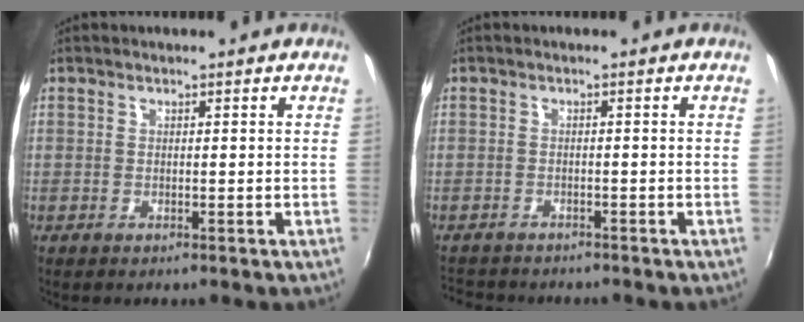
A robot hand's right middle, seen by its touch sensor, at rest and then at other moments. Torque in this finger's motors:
{"motor_torque": [0.33, -0.48, 0.02, 0.01]}